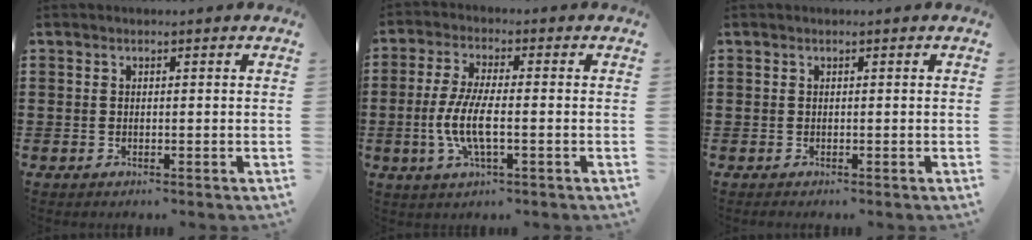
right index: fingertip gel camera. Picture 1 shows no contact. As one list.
[{"total": 7.2, "force": [-2.0, 1.8, 6.6], "torque": [-0.148, -0.013, -0.044]}, {"total": 0.0}]